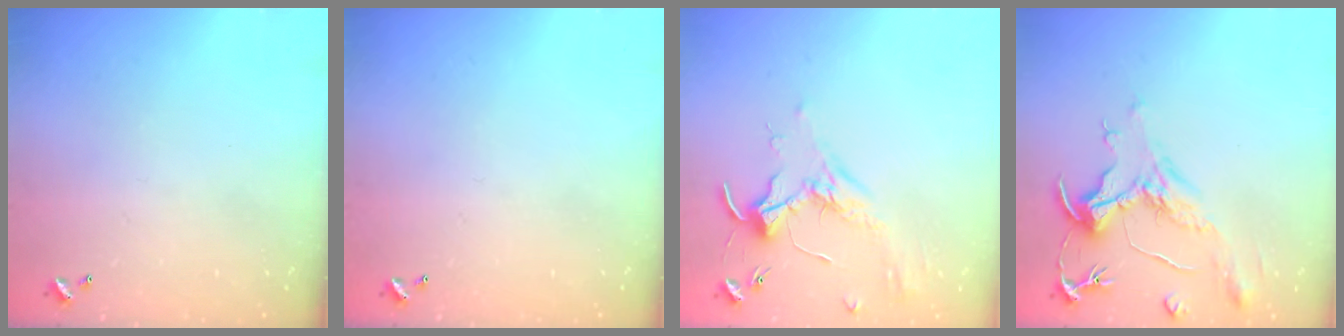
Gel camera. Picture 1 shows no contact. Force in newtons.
{"total": 0.0}
{"total": 1.7, "press": 1.7, "slide": 0.4}
{"total": 2.1, "press": 1.6, "slide": 1.4}